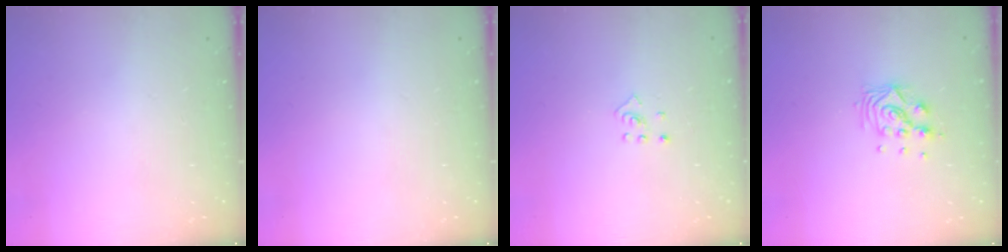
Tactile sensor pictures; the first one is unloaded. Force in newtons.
{"total": 0.0}
{"total": 2.5, "press": 2.4, "slide": 0.8}
{"total": 8.8, "press": 8.7, "slide": 0.9}